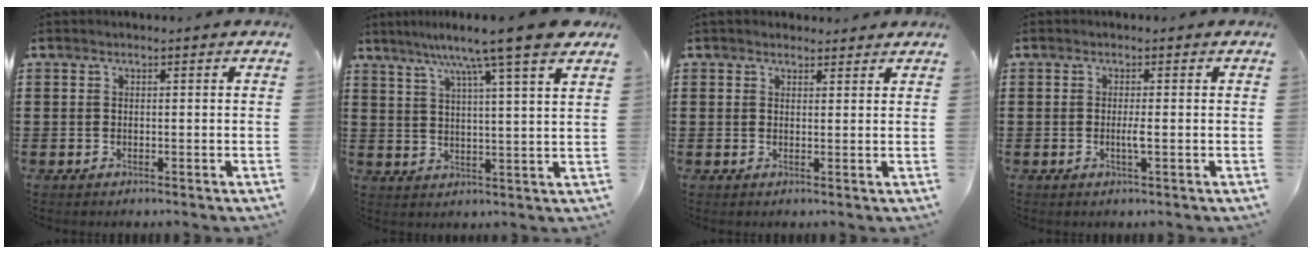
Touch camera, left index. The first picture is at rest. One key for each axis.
{"total": 9.9, "fx": 7.6, "fy": -0.8, "fz": 6.3, "tx": -0.127, "ty": -0.026, "tz": 0.122}
{"total": 1.9, "fx": 1.6, "fy": 0.8, "fz": 0.1, "tx": -0.006, "ty": 0.005, "tz": 0.032}
{"total": 1.7, "fx": -0.3, "fy": 0.0, "fz": 1.7, "tx": -0.032, "ty": -0.002, "tz": -0.006}